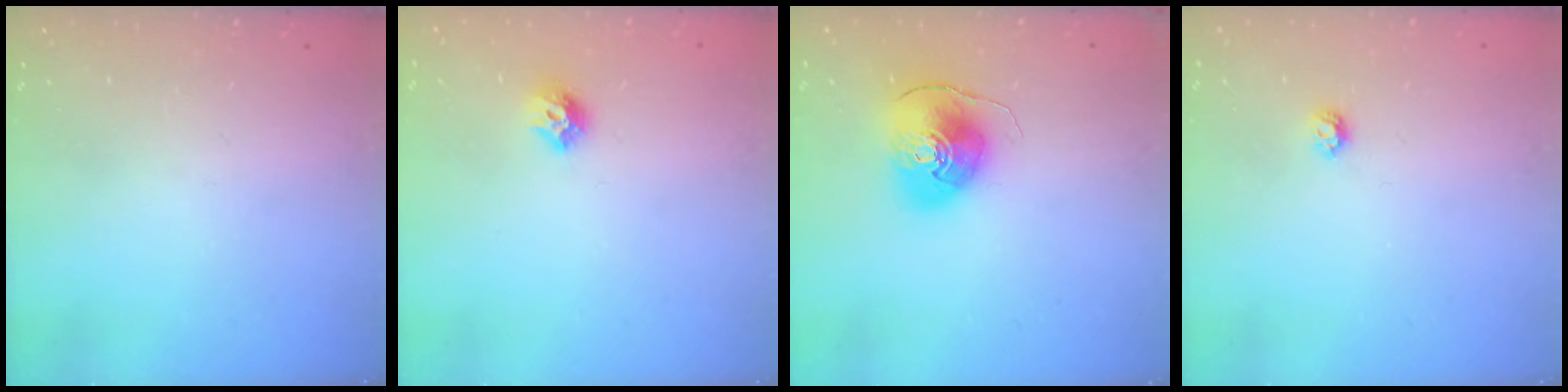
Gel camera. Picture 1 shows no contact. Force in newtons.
{"total": 8.2, "press": 8.2, "slide": 0.3}
{"total": 10.3, "press": 10.2, "slide": 1.5}
{"total": 3.9, "press": 3.9, "slide": 0.6}